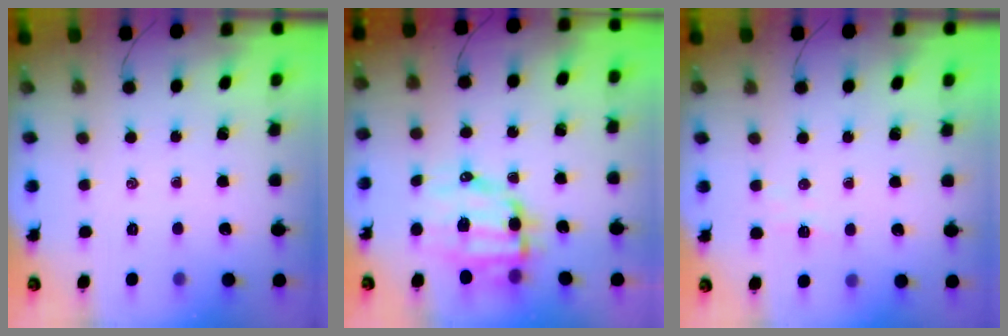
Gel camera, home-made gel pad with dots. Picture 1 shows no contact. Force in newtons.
{"total": 11.1, "press": 10.8, "slide": 2.4}
{"total": 3.6, "press": 3.4, "slide": 1.0}